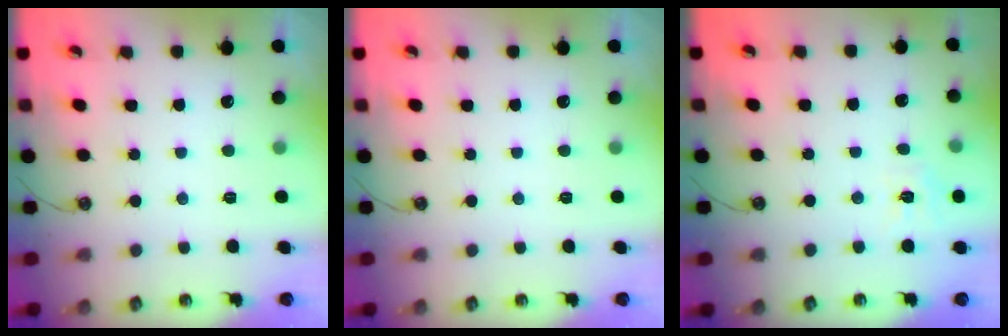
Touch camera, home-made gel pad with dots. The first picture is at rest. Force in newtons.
{"total": 0.0}
{"total": 6.8, "press": 6.7, "slide": 0.6}